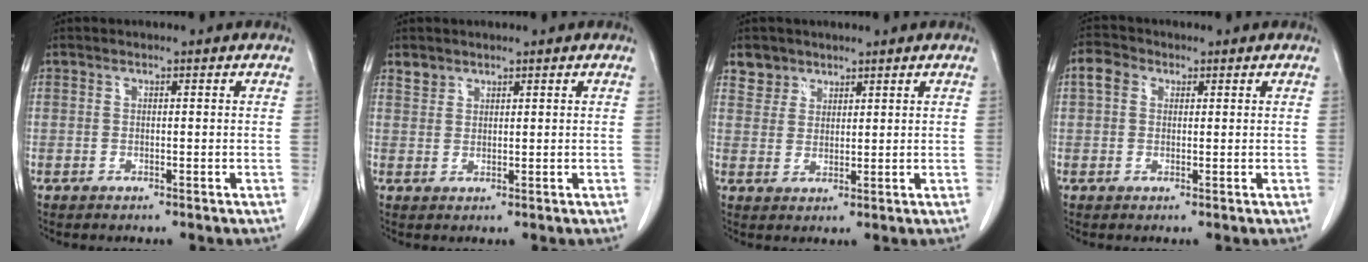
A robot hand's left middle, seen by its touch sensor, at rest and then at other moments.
{"total": 1.7, "force": [1.4, 0.9, 0.0], "torque": [0.005, 0.006, 0.025]}
{"total": 3.4, "force": [2.6, 2.3, -0.2], "torque": [0.013, 0.005, 0.045]}
{"total": 3.1, "force": [1.1, 2.4, 1.6], "torque": [-0.034, 0.018, 0.020]}